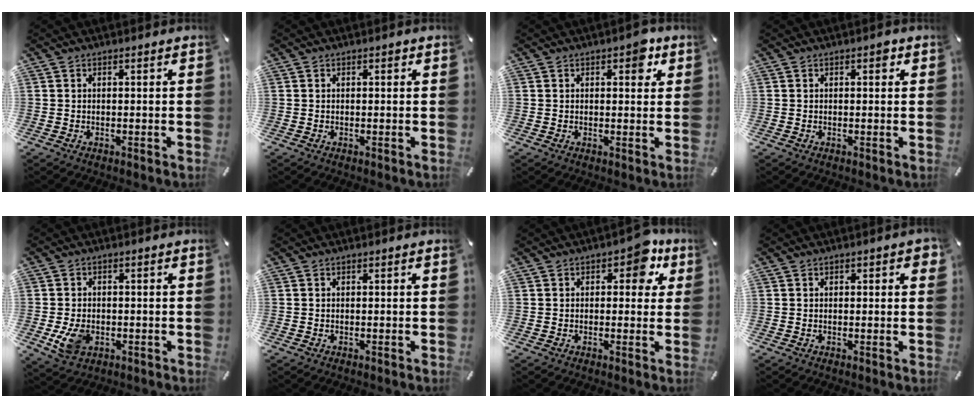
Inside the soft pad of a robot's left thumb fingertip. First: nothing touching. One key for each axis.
{"total": 0.5, "fx": 0.1, "fy": 0.4, "fz": 0.3, "tx": -0.007, "ty": 0.002, "tz": 0.002}
{"total": 5.0, "fx": 2.2, "fy": 2.7, "fz": 3.6, "tx": -0.030, "ty": -0.006, "tz": 0.026}
{"total": 1.5, "fx": 0.4, "fy": 0.9, "fz": 1.1, "tx": -0.007, "ty": 0.000, "tz": 0.002}
{"total": 6.3, "fx": -1.6, "fy": 4.6, "fz": 4.1, "tx": -0.090, "ty": -0.002, "tz": -0.031}
{"total": 0.0}
{"total": 6.5, "fx": 2.8, "fy": 3.9, "fz": 4.4, "tx": -0.034, "ty": -0.010, "tz": 0.036}
{"total": 1.6, "fx": 0.3, "fy": 0.8, "fz": 1.3, "tx": -0.017, "ty": 0.003, "tz": 0.002}